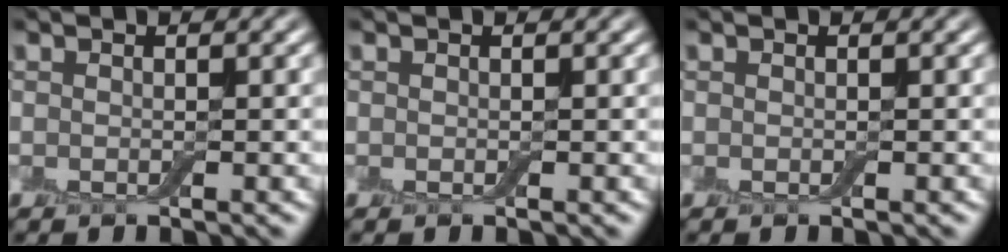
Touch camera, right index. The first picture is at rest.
{"total": 0.0}
{"total": 0.0}